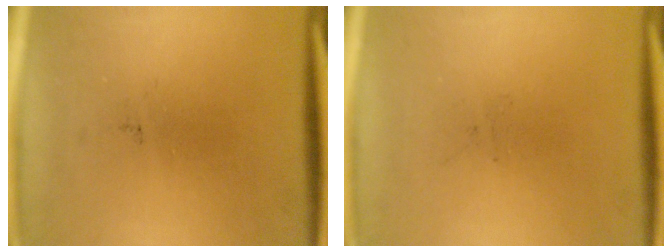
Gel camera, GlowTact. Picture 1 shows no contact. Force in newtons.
{"total": 0.0}